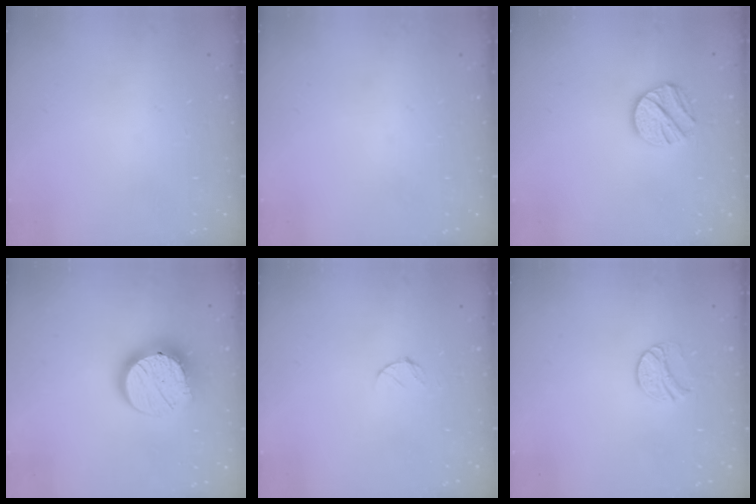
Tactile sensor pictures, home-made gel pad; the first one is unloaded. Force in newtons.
{"total": 0.0}
{"total": 10.3, "press": 10.3, "slide": 0.9}
{"total": 14.6, "press": 14.6, "slide": 0.7}
{"total": 4.0, "press": 3.9, "slide": 0.5}
{"total": 8.6, "press": 8.5, "slide": 0.9}